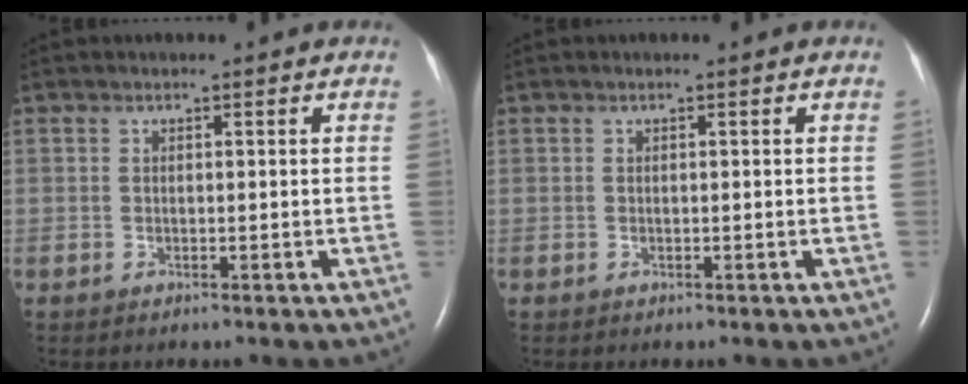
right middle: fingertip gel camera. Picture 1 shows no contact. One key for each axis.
{"total": 0.0}